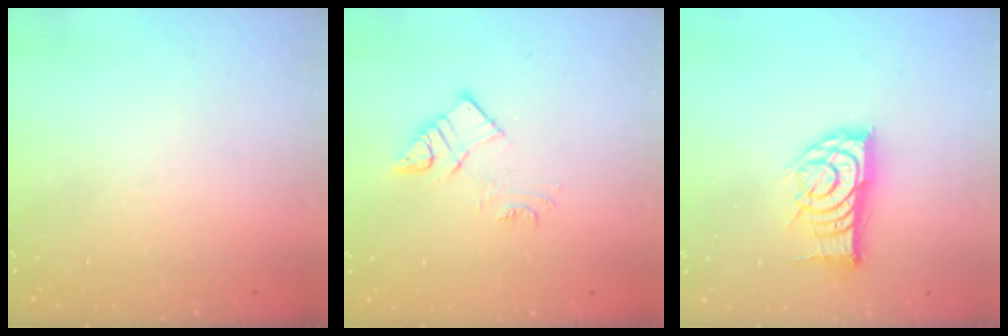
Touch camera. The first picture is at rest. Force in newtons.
{"total": 9.7, "press": 9.6, "slide": 0.6}
{"total": 13.9, "press": 13.9, "slide": 0.6}